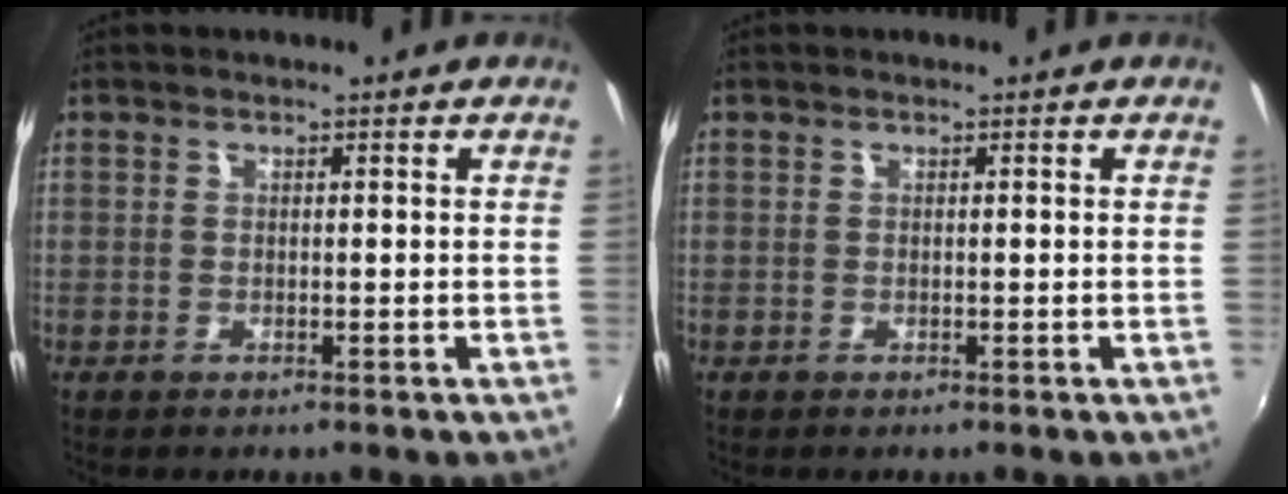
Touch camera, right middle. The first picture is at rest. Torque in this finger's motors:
{"motor_torque": [0.31, -0.20, 0.05, 0.00]}